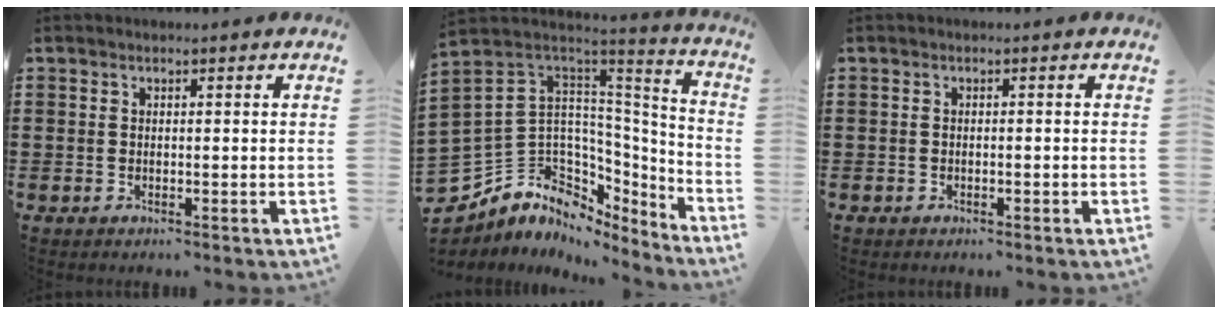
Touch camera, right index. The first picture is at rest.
{"total": 9.1, "force": [-1.0, 8.6, 2.9], "torque": [-0.105, -0.025, -0.010]}
{"total": 0.7, "force": [-0.6, 0.2, 0.3], "torque": [-0.007, -0.004, -0.011]}